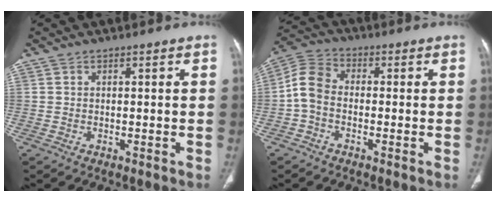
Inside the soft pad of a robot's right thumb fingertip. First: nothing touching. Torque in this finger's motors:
{"motor_torque": [-0.34, 0.51, -0.11, 0.24, 0.00]}